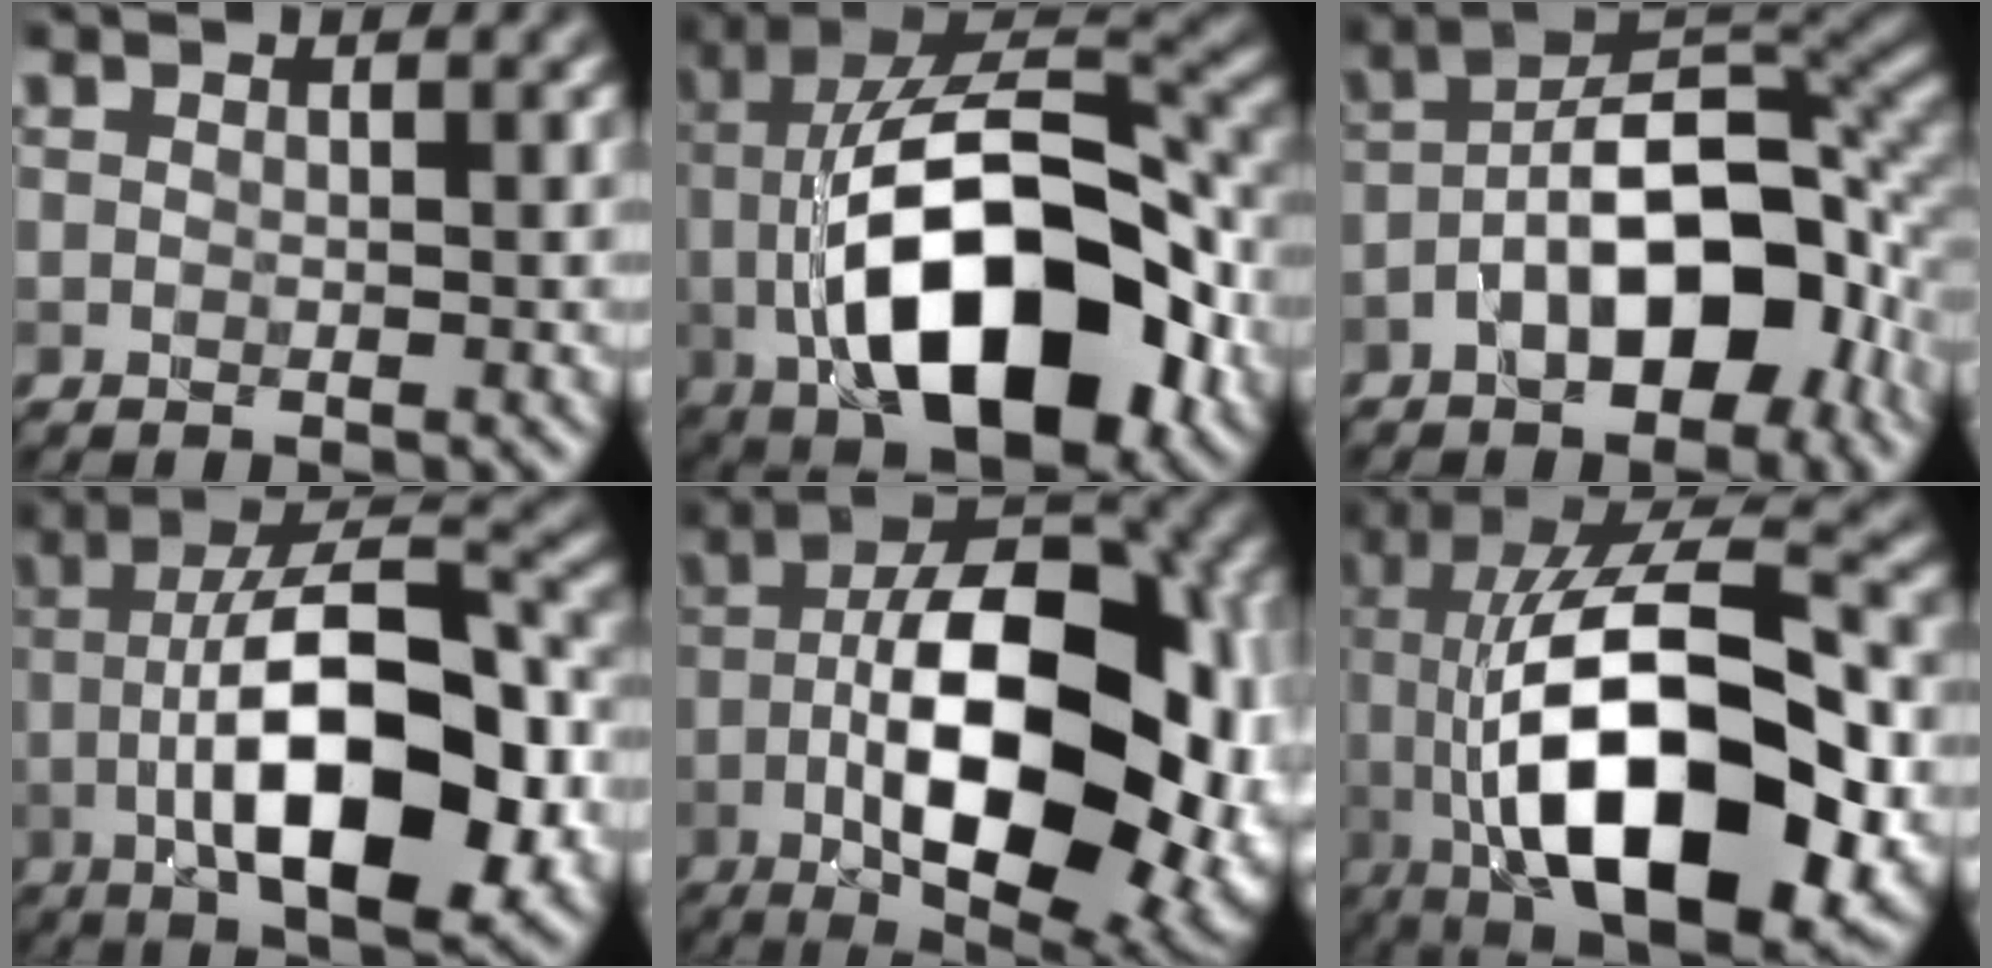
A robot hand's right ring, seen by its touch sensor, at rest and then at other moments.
{"total": 14.2, "force": [-3.3, 6.7, 12.1], "torque": [-0.200, 0.002, -0.059]}
{"total": 10.2, "force": [-3.9, 4.6, 8.2], "torque": [-0.126, 0.015, -0.072]}
{"total": 12.9, "force": [-3.7, 4.5, 11.5], "torque": [-0.184, 0.012, -0.065]}
{"total": 15.3, "force": [-4.1, 7.3, 12.9], "torque": [-0.172, 0.013, -0.071]}
{"total": 16.8, "force": [-3.7, 6.8, 15.0], "torque": [-0.243, 0.016, -0.055]}